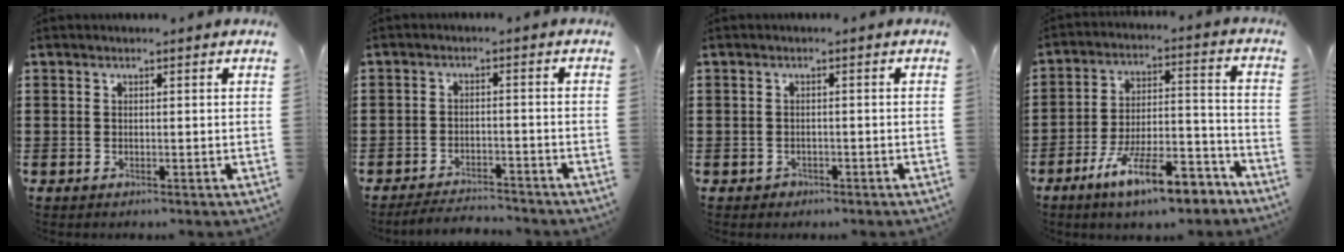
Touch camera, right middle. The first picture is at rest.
{"total": 3.2, "force": [-3.2, 0.2, 0.2], "torque": [-0.008, 0.001, -0.067]}
{"total": 0.7, "force": [-0.5, 0.5, 0.1], "torque": [-0.003, 0.002, -0.011]}
{"total": 12.5, "force": [-9.0, 2.7, 8.2], "torque": [-0.141, 0.031, -0.166]}